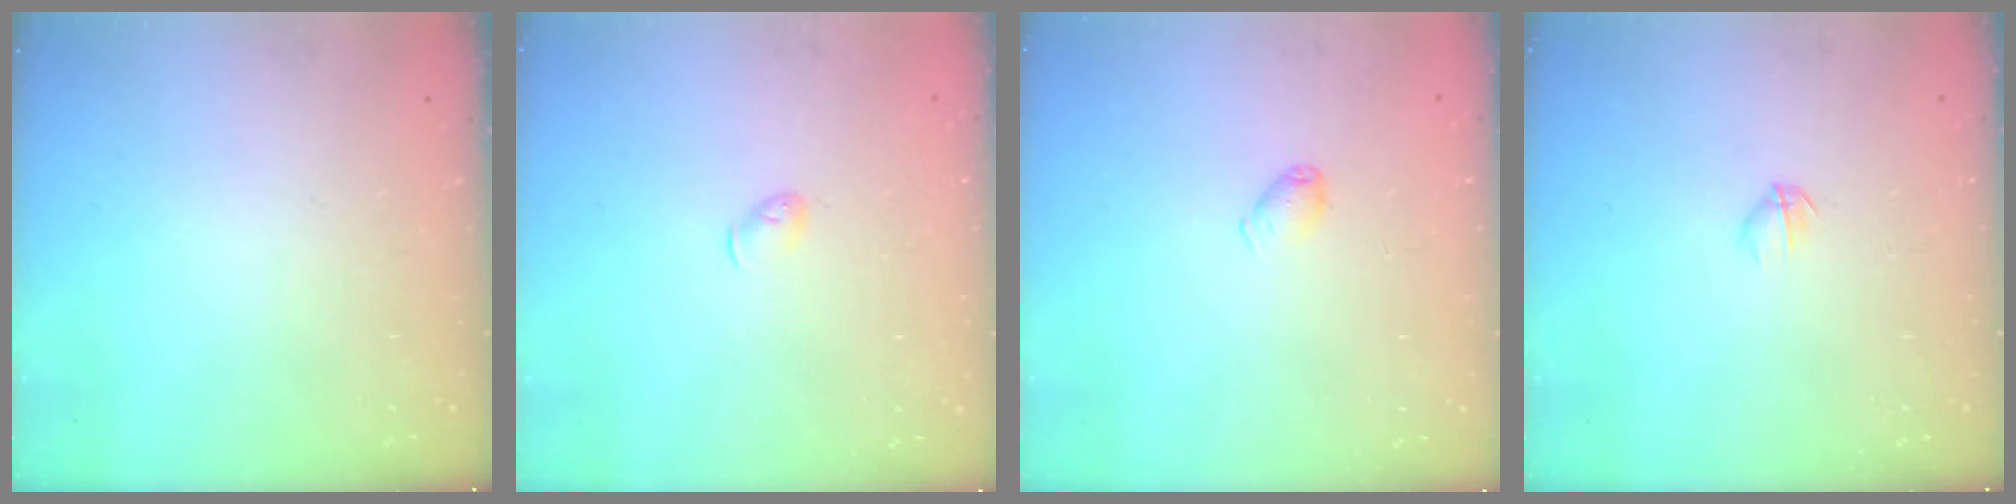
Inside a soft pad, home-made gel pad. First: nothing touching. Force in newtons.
{"total": 3.9, "press": 3.8, "slide": 0.8}
{"total": 3.6, "press": 3.5, "slide": 0.6}
{"total": 2.8, "press": 2.7, "slide": 0.9}